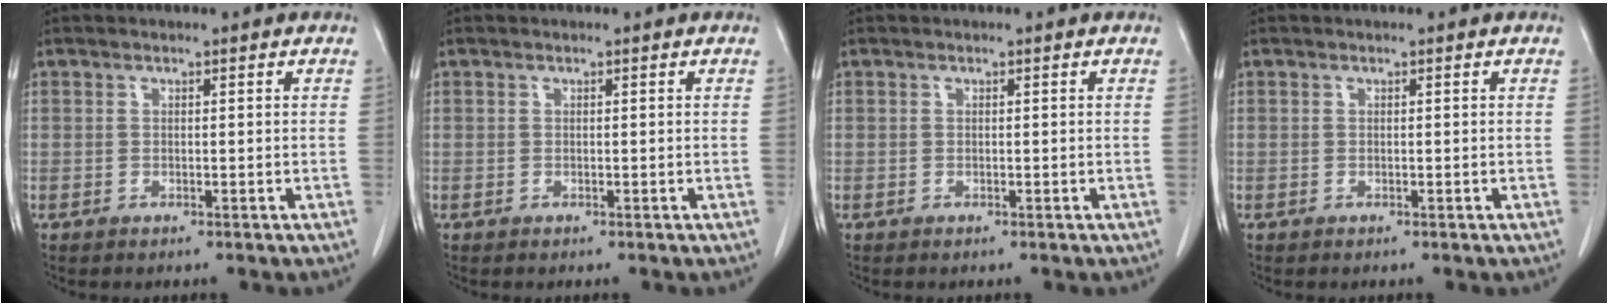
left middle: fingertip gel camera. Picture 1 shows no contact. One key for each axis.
{"total": 0.0}
{"total": 0.0}
{"total": 0.0}